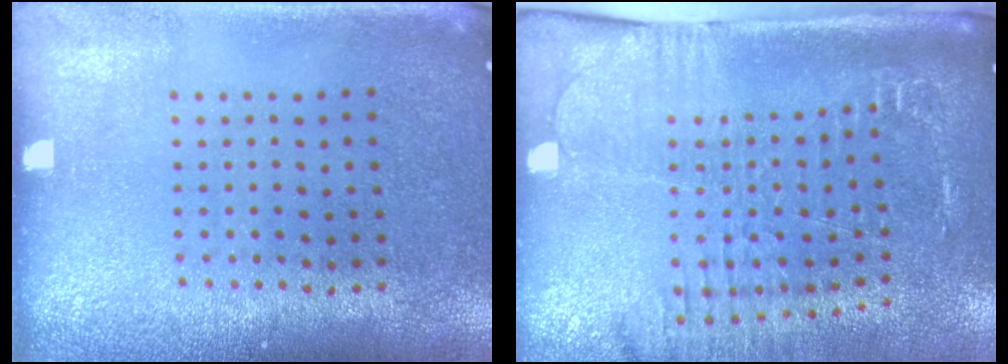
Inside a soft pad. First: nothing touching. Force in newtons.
{"total": 2.5, "press": 2.1, "slide": 1.3}